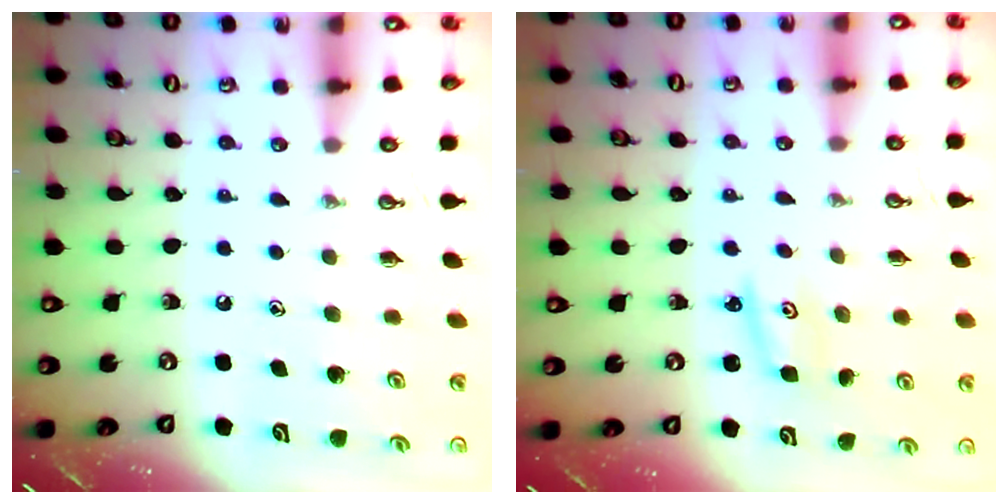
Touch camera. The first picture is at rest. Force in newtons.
{"total": 2.6, "press": 2.6, "slide": 0.3}